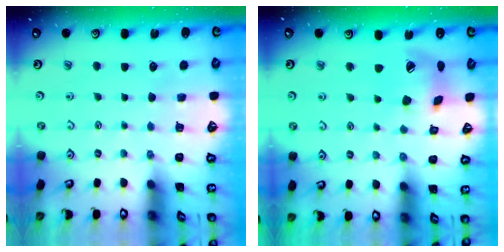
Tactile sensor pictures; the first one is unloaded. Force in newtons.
{"total": 14.5, "press": 14.4, "slide": 2.2}